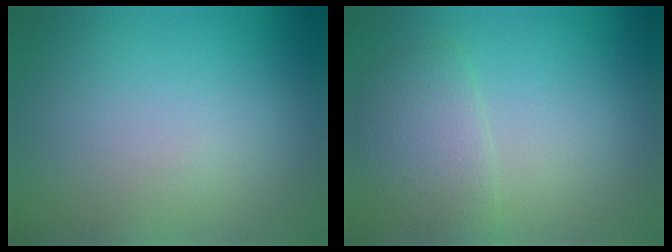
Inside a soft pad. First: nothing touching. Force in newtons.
{"total": 3.1, "press": 3.1, "slide": 0.1}